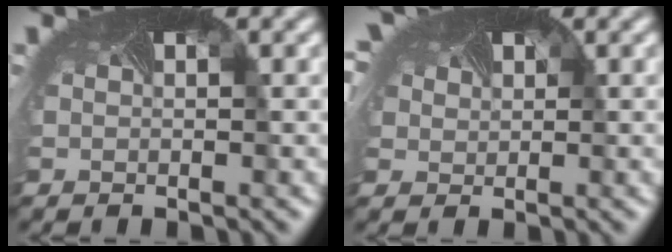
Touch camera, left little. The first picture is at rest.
{"total": 3.8, "force": [2.2, 2.5, 1.8], "torque": [-0.063, 0.002, 0.039]}